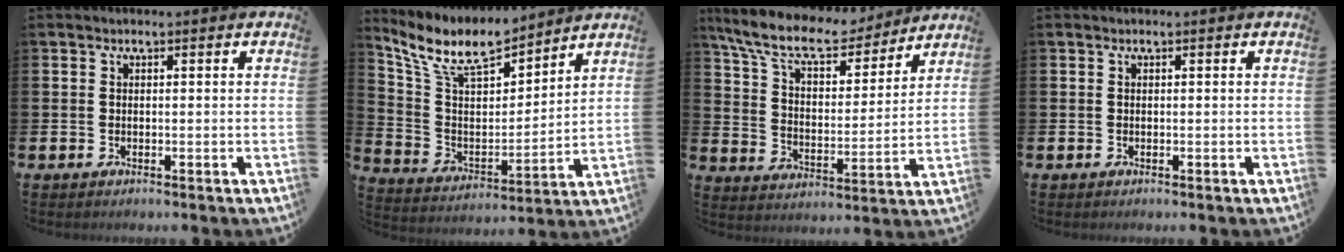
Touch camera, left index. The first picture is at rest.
{"total": 10.0, "force": [8.7, 3.2, 3.7], "torque": [-0.106, -0.056, 0.154]}
{"total": 10.7, "force": [9.4, 3.0, 4.0], "torque": [-0.113, -0.057, 0.164]}
{"total": 0.0}